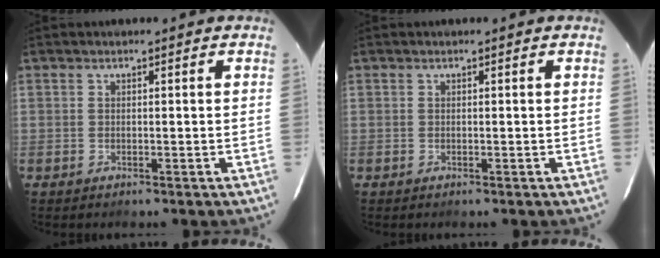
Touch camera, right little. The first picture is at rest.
{"total": 0.0}